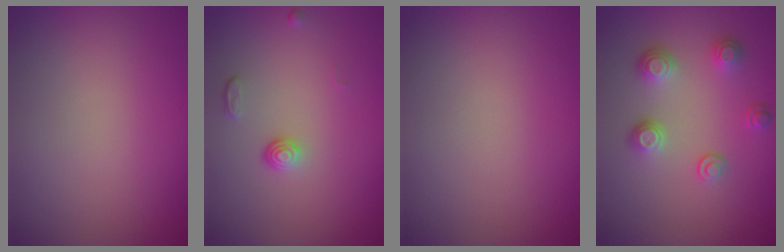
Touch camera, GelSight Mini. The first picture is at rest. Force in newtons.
{"total": 1.3, "press": 1.0, "slide": 0.9}
{"total": 0.0}
{"total": 3.2, "press": 2.5, "slide": 2.0}